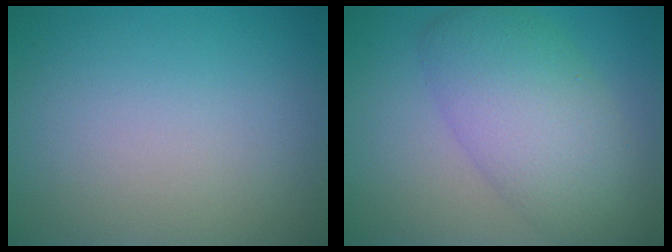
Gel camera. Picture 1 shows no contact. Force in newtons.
{"total": 7.4, "press": 7.3, "slide": 0.3}